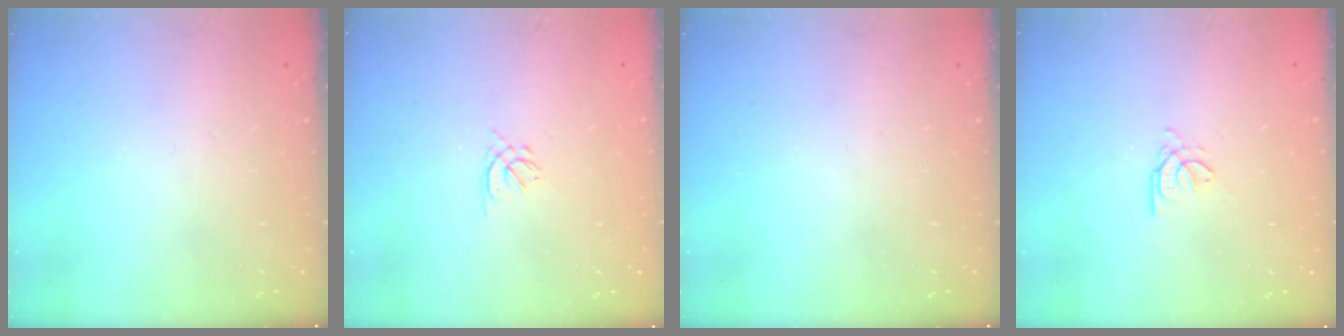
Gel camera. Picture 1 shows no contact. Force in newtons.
{"total": 1.3, "press": 1.2, "slide": 0.5}
{"total": 0.0}
{"total": 0.7, "press": 0.6, "slide": 0.3}